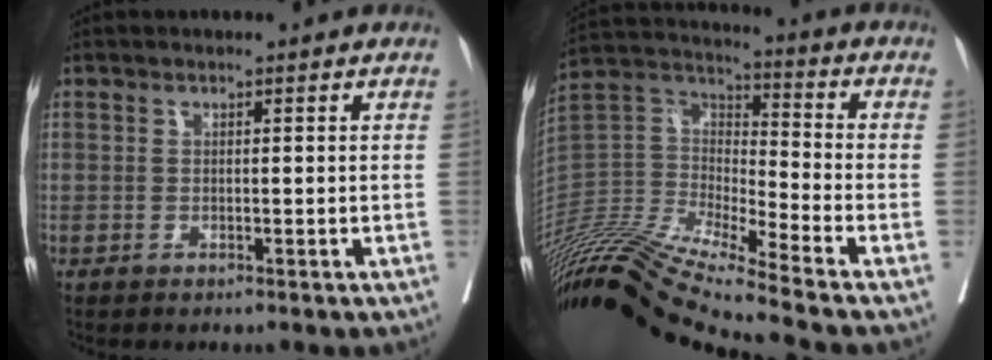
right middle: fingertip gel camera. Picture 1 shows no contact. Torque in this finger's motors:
{"motor_torque": [-0.88, -1.26, 0.10, 0.12]}